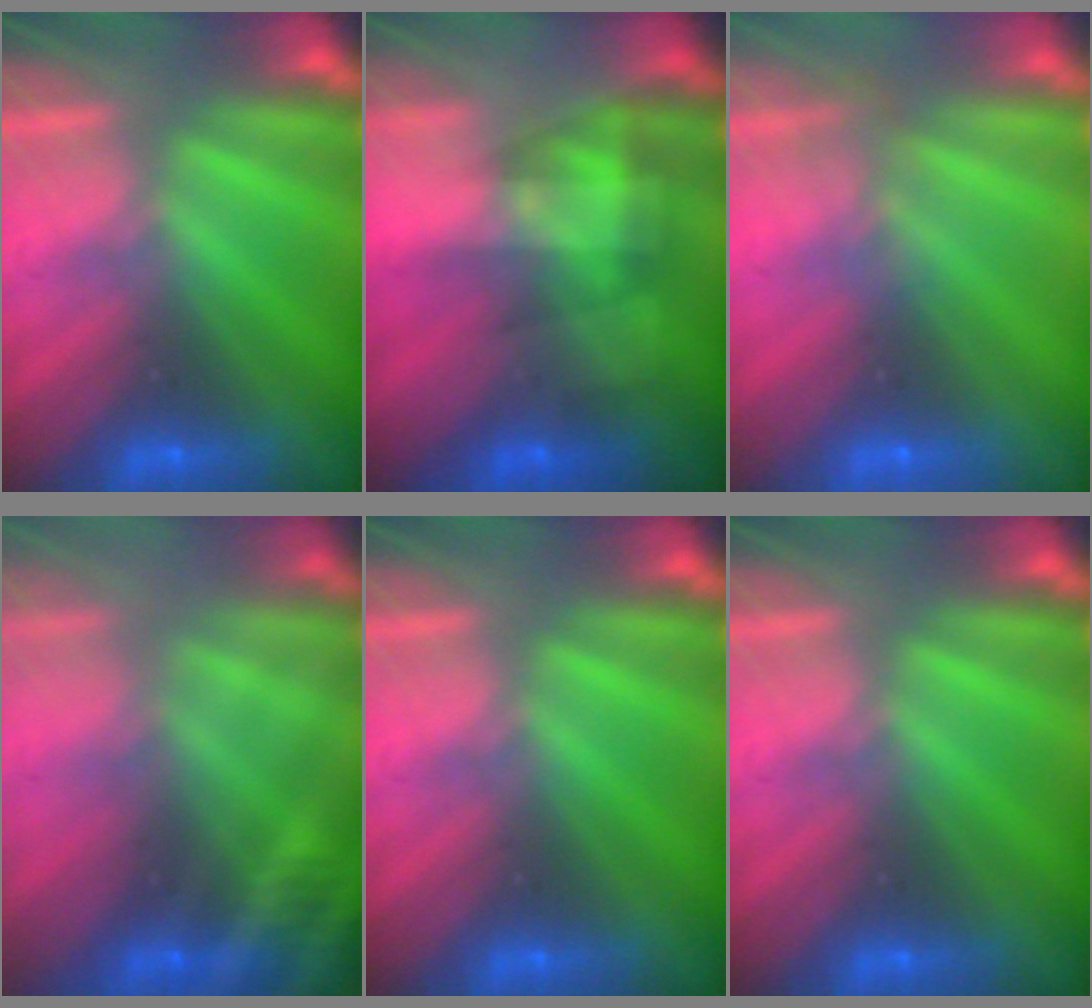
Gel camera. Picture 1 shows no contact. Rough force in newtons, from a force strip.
{"total": 4.7}
{"total": 2.2}
{"total": 2.8}
{"total": 0.0}
{"total": 0.0}